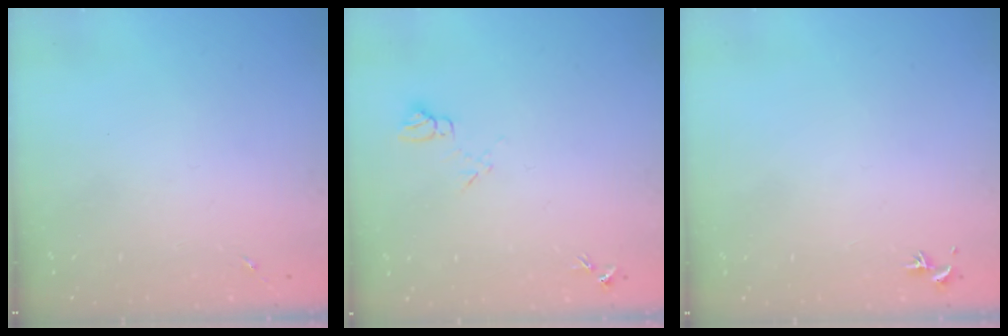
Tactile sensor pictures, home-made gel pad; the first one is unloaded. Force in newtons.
{"total": 7.1, "press": 7.1, "slide": 0.7}
{"total": 0.7, "press": 0.5, "slide": 0.4}